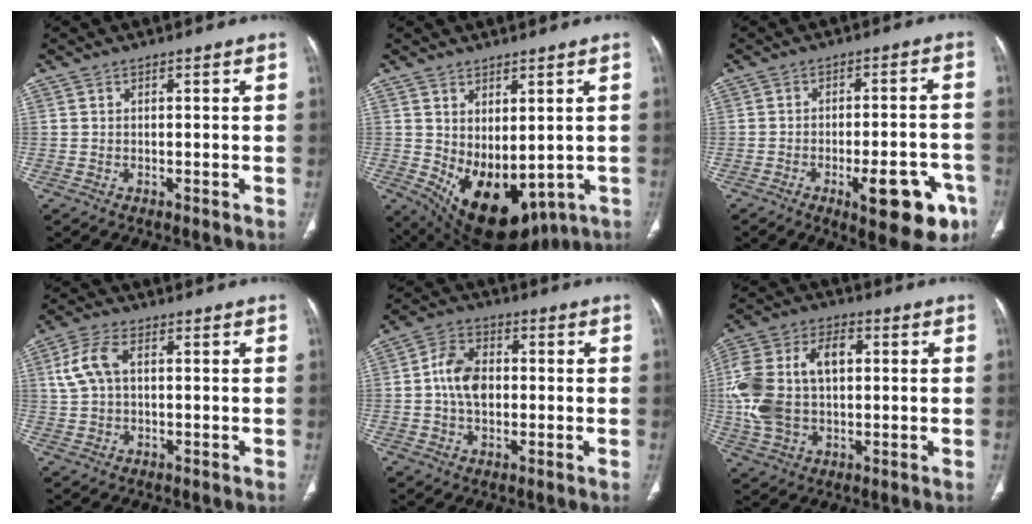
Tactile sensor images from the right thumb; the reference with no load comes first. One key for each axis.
{"total": 15.1, "fx": -2.2, "fy": 8.6, "fz": 12.1, "tx": -0.173, "ty": -0.016, "tz": 0.003}
{"total": 14.0, "fx": -6.5, "fy": 4.9, "fz": 11.4, "tx": -0.119, "ty": 0.029, "tz": -0.076}
{"total": 6.2, "fx": 1.2, "fy": 3.6, "fz": 5.0, "tx": -0.113, "ty": 0.016, "tz": 0.024}
{"total": 8.5, "fx": 0.1, "fy": 5.9, "fz": 6.1, "tx": -0.096, "ty": 0.016, "tz": -0.004}
{"total": 16.4, "fx": 1.1, "fy": 10.6, "fz": 12.4, "tx": -0.250, "ty": 0.026, "tz": 0.023}